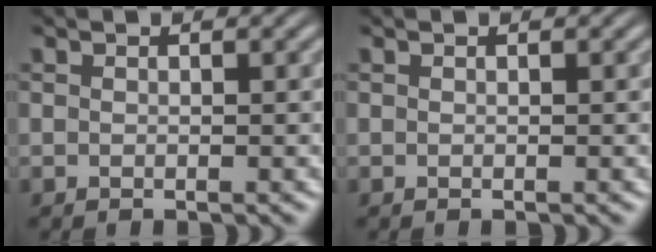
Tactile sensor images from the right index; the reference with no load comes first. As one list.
[{"total": 0.0}]